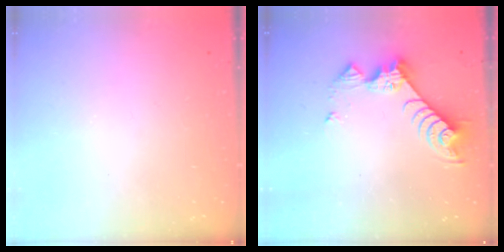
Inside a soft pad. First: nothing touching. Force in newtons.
{"total": 10.0, "press": 9.9, "slide": 0.5}